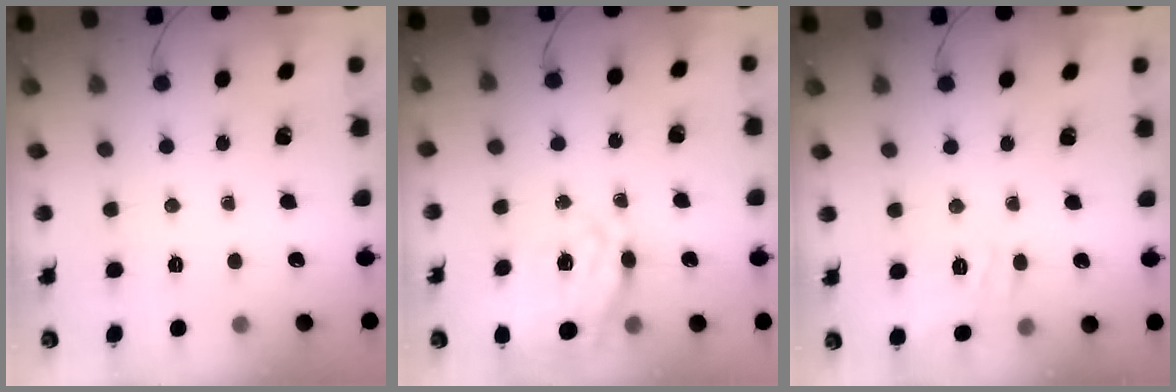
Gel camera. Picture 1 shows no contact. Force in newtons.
{"total": 12.0, "press": 11.3, "slide": 4.0}
{"total": 12.1, "press": 12.0, "slide": 0.8}